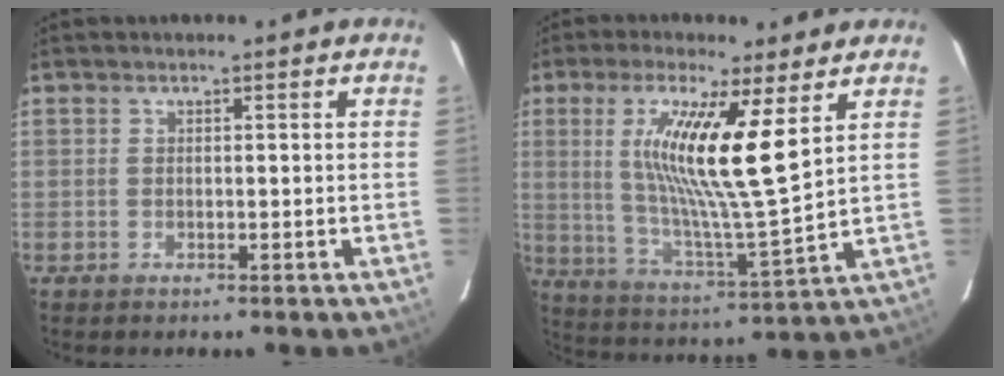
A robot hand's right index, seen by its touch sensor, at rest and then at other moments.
{"total": 15.6, "force": [5.7, 0.8, 14.5], "torque": [-0.265, -0.013, 0.108]}